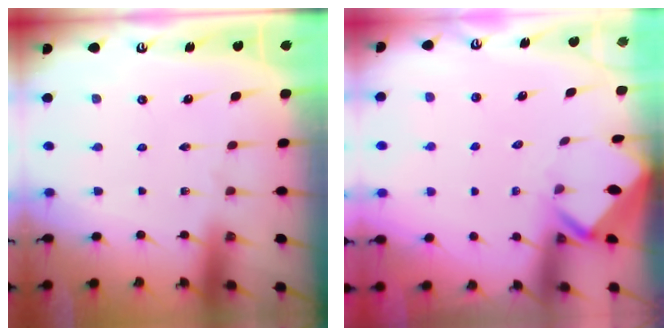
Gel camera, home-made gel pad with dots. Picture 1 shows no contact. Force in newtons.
{"total": 2.7, "press": 2.6, "slide": 0.3}